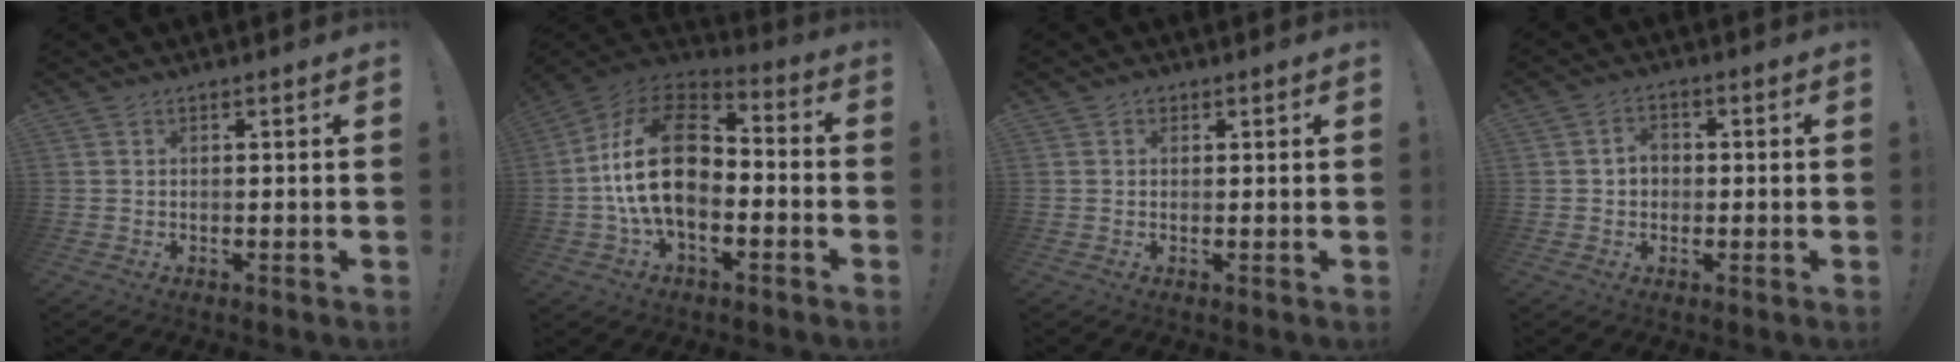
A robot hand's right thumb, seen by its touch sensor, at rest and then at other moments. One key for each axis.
{"total": 22.1, "fx": -1.0, "fy": 13.6, "fz": 17.4, "tx": -0.325, "ty": 0.023, "tz": -0.012}
{"total": 1.4, "fx": 0.6, "fy": 1.2, "fz": 0.4, "tx": -0.004, "ty": 0.002, "tz": 0.009}
{"total": 3.6, "fx": 0.1, "fy": 2.9, "fz": 2.2, "tx": -0.029, "ty": 0.002, "tz": -0.002}